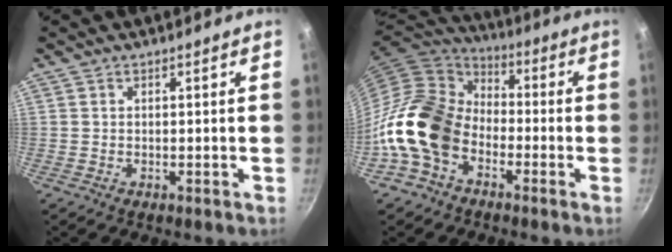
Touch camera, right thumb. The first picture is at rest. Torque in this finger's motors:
{"motor_torque": [0.24, 1.51, 1.47, -1.29, 0.27]}